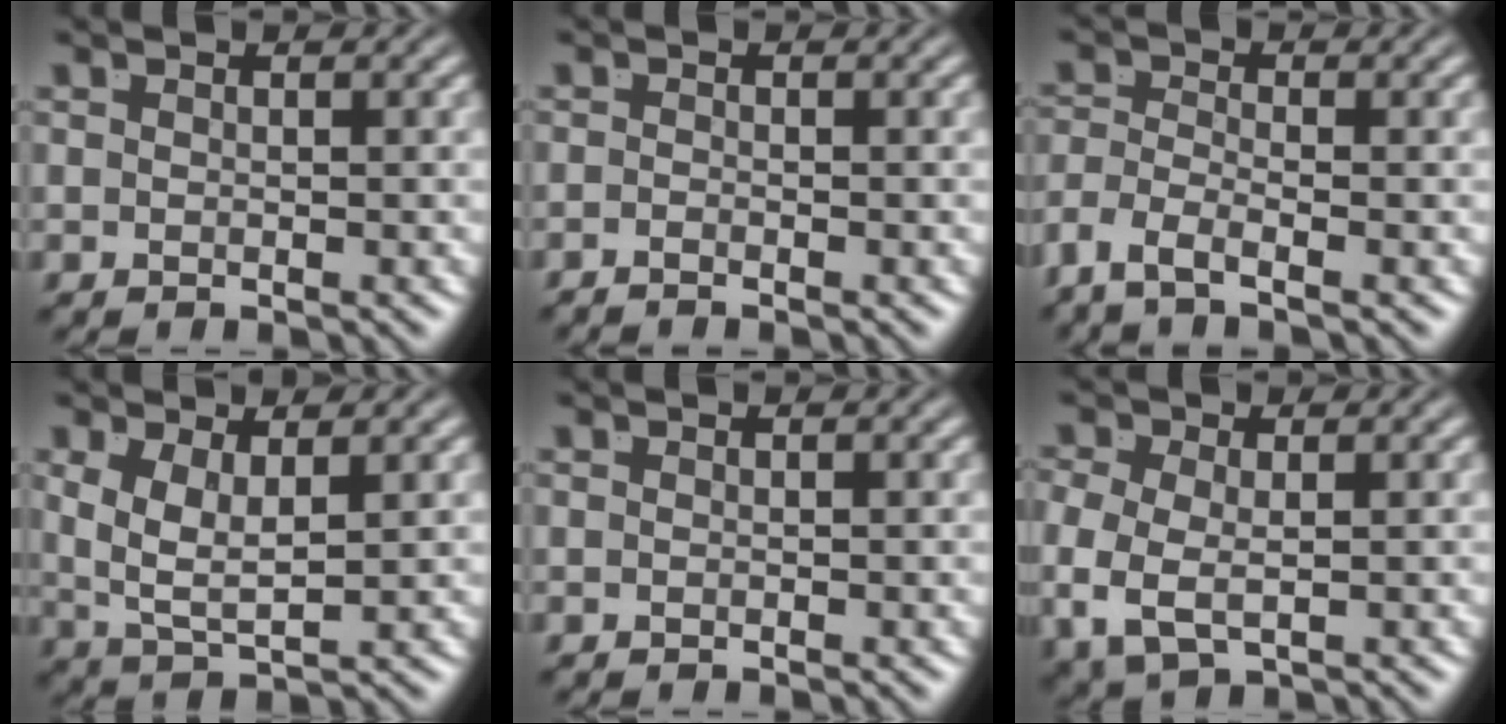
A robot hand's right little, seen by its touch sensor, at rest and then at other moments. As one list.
[{"total": 1.3, "force": [-1.1, -0.7, 0.1], "torque": [0.004, -0.007, -0.018]}, {"total": 3.2, "force": [-2.4, 1.0, 2.0], "torque": [-0.058, -0.024, -0.032]}, {"total": 4.2, "force": [0.6, 2.3, 3.4], "torque": [-0.083, -0.021, 0.023]}, {"total": 0.0}, {"total": 4.2, "force": [-0.7, 2.9, 3.0], "torque": [-0.084, -0.032, 0.009]}]